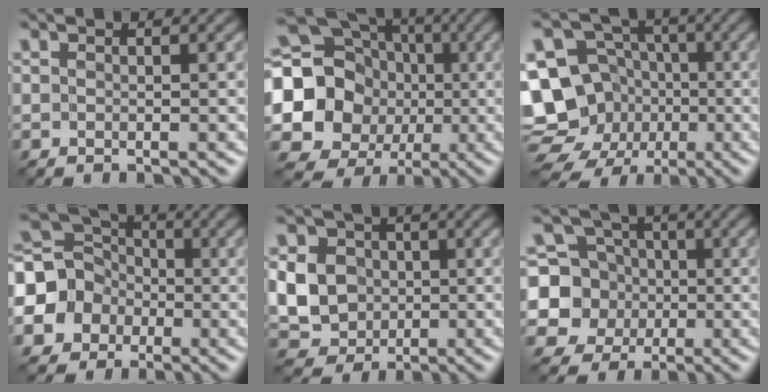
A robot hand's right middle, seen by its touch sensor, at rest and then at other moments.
{"total": 17.2, "force": [0.5, 16.0, 6.3], "torque": [-0.146, 0.021, -0.028]}
{"total": 13.6, "force": [-3.5, 12.4, 4.4], "torque": [-0.097, -0.010, -0.073]}
{"total": 8.9, "force": [-1.4, 8.1, 3.5], "torque": [-0.083, 0.014, -0.059]}
{"total": 7.1, "force": [0.2, 6.4, 3.0], "torque": [-0.073, 0.019, -0.017]}
{"total": 7.9, "force": [-0.2, 7.5, 2.6], "torque": [-0.046, 0.009, -0.037]}